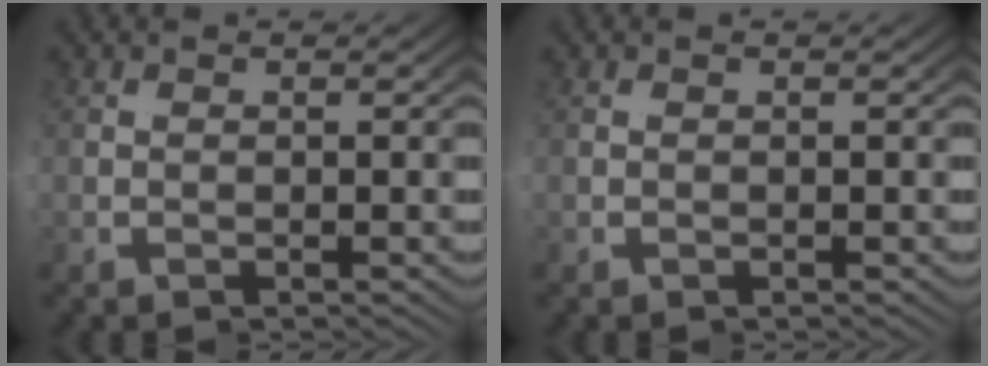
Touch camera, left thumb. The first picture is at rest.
{"total": 0.0}